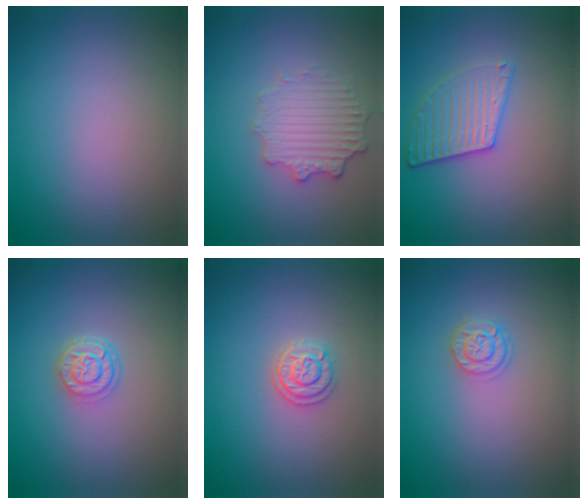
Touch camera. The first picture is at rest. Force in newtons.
{"total": 3.5, "press": 2.9, "slide": 1.9}
{"total": 3.4, "press": 3.3, "slide": 1.0}
{"total": 2.5, "press": 2.0, "slide": 1.5}
{"total": 2.2, "press": 2.1, "slide": 0.9}
{"total": 2.4, "press": 2.0, "slide": 1.3}